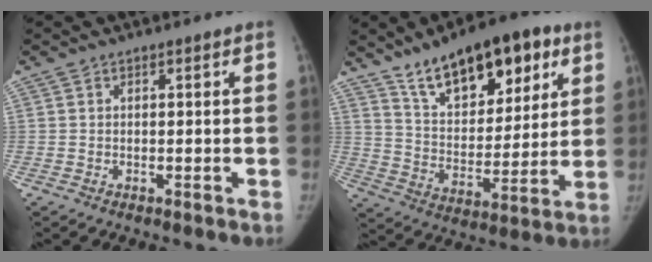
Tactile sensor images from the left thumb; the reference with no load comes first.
{"total": 20.5, "force": [12.2, 9.7, 13.4], "torque": [-0.161, -0.046, 0.205]}